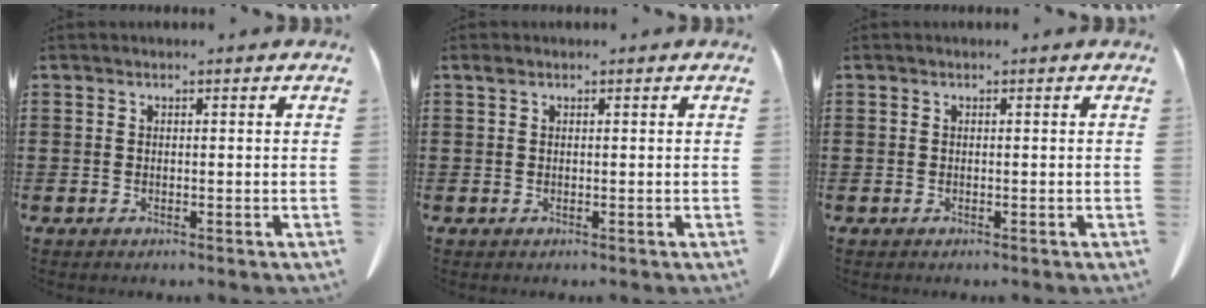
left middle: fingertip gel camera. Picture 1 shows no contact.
{"total": 0.5, "force": [0.3, 0.3, 0.3], "torque": [-0.007, 0.003, 0.006]}
{"total": 0.0}